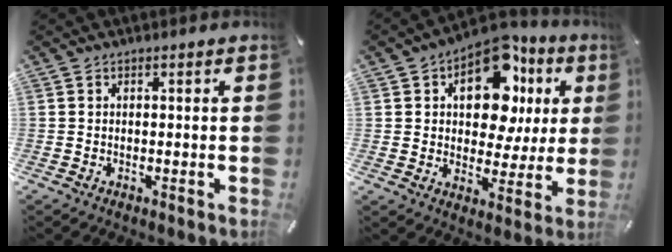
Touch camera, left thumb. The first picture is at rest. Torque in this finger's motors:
{"motor_torque": [2.55, 2.46, 1.14, -1.22, 0.39]}